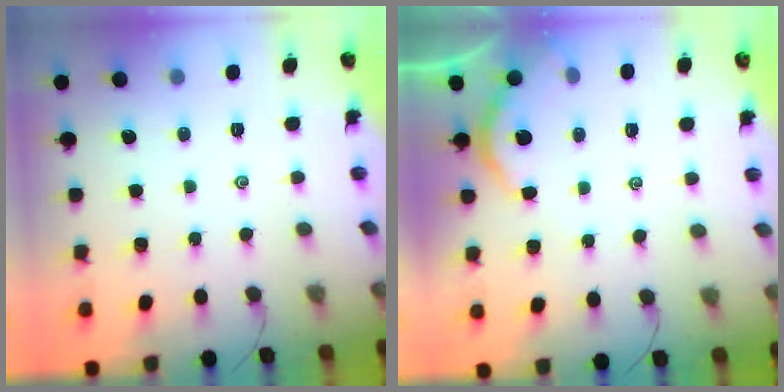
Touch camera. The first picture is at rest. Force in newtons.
{"total": 4.3, "press": 4.3, "slide": 0.3}